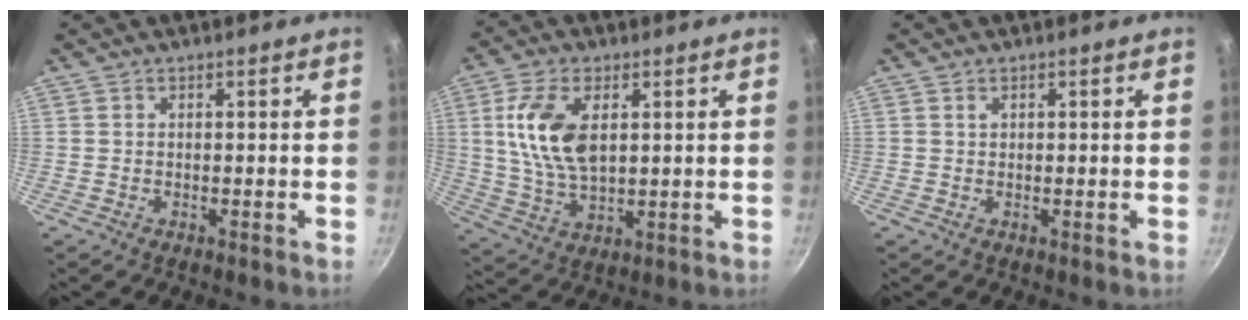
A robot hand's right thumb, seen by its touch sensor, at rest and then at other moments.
{"total": 12.4, "force": [2.8, 6.8, 10.1], "torque": [-0.189, -0.011, 0.056]}
{"total": 0.6, "force": [0.3, 0.4, 0.3], "torque": [-0.003, 0.000, 0.004]}